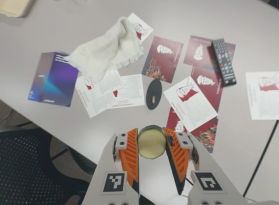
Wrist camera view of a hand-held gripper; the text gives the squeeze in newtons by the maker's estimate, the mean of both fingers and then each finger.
{"total": 12.4, "left": 12.6, "right": 12.1}